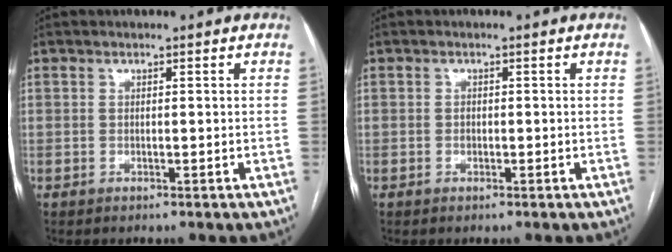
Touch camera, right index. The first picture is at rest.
{"total": 0.7, "force": [-0.1, 0.6, 0.4], "torque": [-0.005, 0.002, -0.003]}